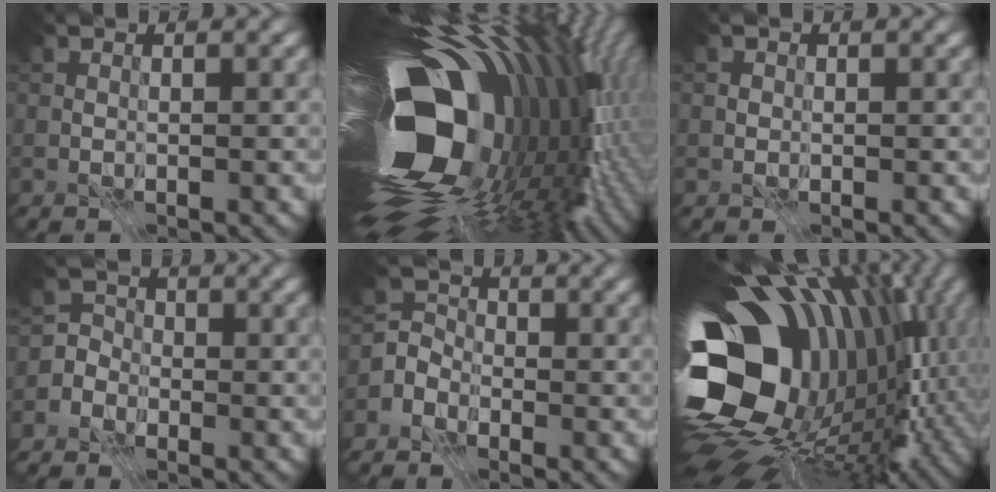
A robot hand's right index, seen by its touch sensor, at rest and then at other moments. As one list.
[{"total": 20.0, "force": [-3.2, 11.4, 16.1], "torque": [-0.311, -0.049, -0.054]}, {"total": 0.5, "force": [-0.2, 0.5, 0.1], "torque": [0.000, -0.002, -0.006]}, {"total": 4.5, "force": [-2.4, 3.8, 0.3], "torque": [0.018, 0.013, -0.069]}, {"total": 4.0, "force": [-2.6, 3.0, 0.4], "torque": [0.018, 0.007, -0.068]}, {"total": 18.7, "force": [-0.4, 12.3, 14.1], "torque": [-0.272, -0.037, 0.006]}]